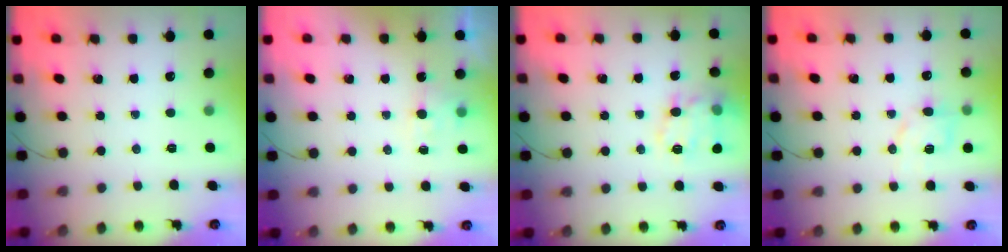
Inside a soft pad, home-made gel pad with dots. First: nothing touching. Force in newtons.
{"total": 2.6, "press": 2.4, "slide": 1.1}
{"total": 15.6, "press": 15.6, "slide": 1.1}
{"total": 6.0, "press": 5.8, "slide": 1.5}